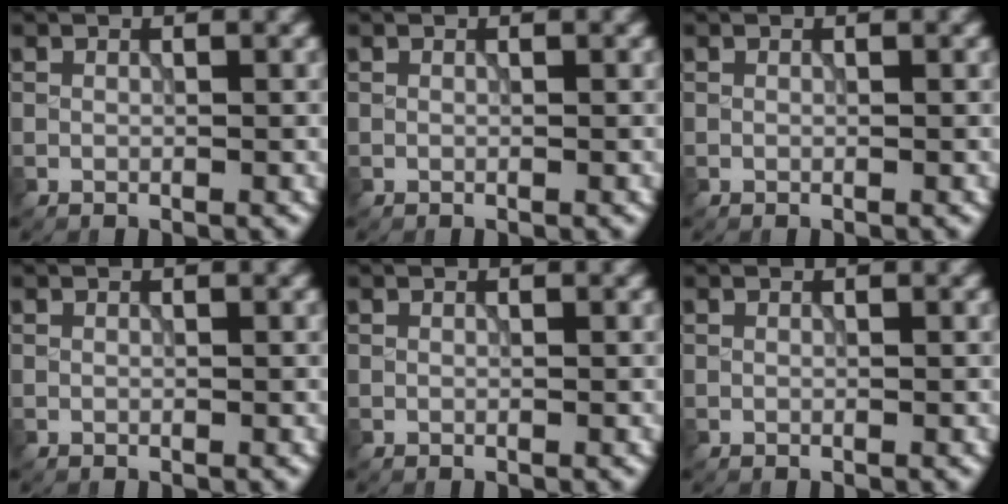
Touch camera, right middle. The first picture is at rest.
{"total": 0.0}
{"total": 0.0}
{"total": 0.0}
{"total": 0.0}
{"total": 0.0}